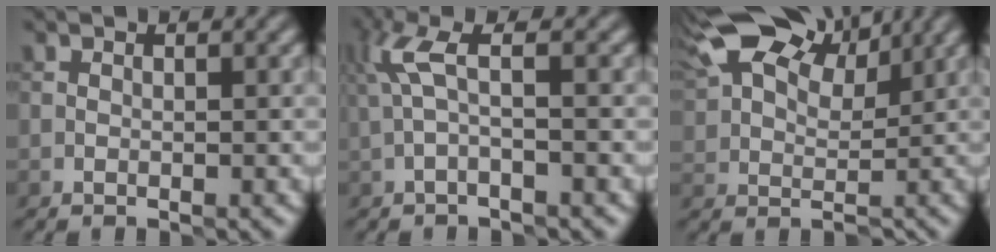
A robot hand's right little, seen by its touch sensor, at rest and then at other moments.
{"total": 2.6, "force": [0.4, 0.4, 2.5], "torque": [-0.058, 0.015, 0.003]}
{"total": 11.6, "force": [7.5, 5.5, 6.8], "torque": [-0.119, 0.039, 0.116]}